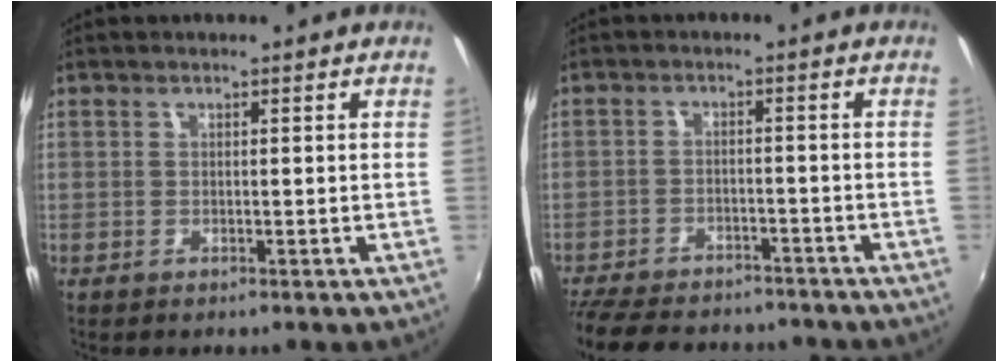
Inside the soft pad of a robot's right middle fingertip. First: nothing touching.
{"total": 16.1, "force": [-13.4, 6.3, 6.2], "torque": [-0.155, 0.002, -0.196]}